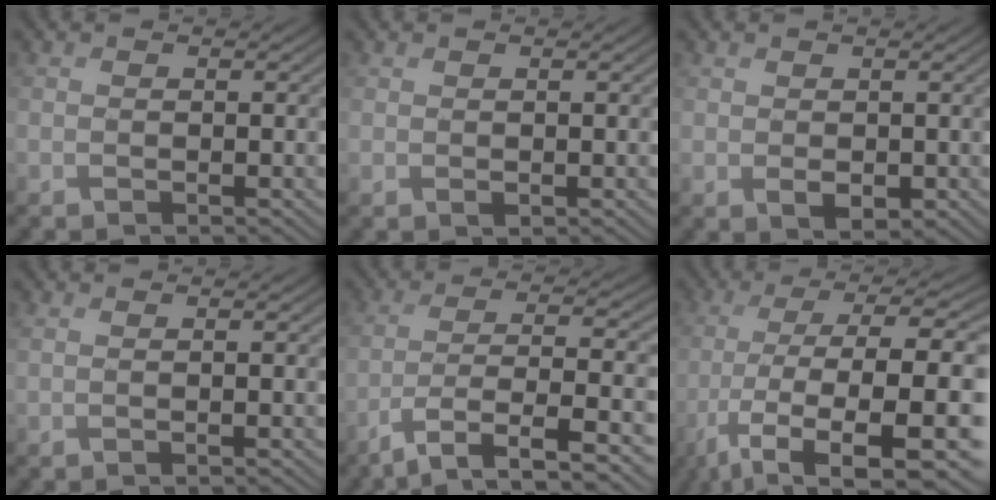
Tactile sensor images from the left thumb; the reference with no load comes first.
{"total": 0.5, "force": [0.1, 0.5, 0.0], "torque": [0.000, -0.003, 0.005]}
{"total": 2.0, "force": [-0.1, 1.7, 1.1], "torque": [-0.023, -0.011, 0.003]}
{"total": 1.3, "force": [0.4, 0.3, 1.2], "torque": [-0.021, 0.001, 0.004]}
{"total": 9.0, "force": [-4.3, 2.7, 7.5], "torque": [-0.137, -0.010, -0.070]}
{"total": 14.3, "force": [-4.6, 6.0, 12.2], "torque": [-0.230, -0.018, -0.063]}